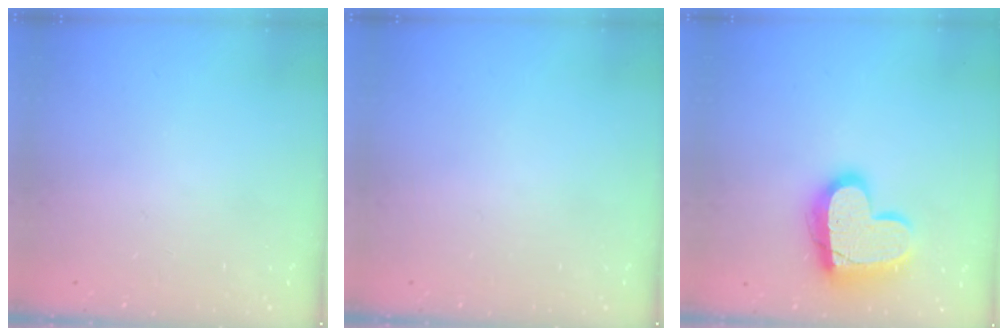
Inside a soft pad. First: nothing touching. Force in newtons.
{"total": 0.0}
{"total": 17.2, "press": 17.2, "slide": 1.3}